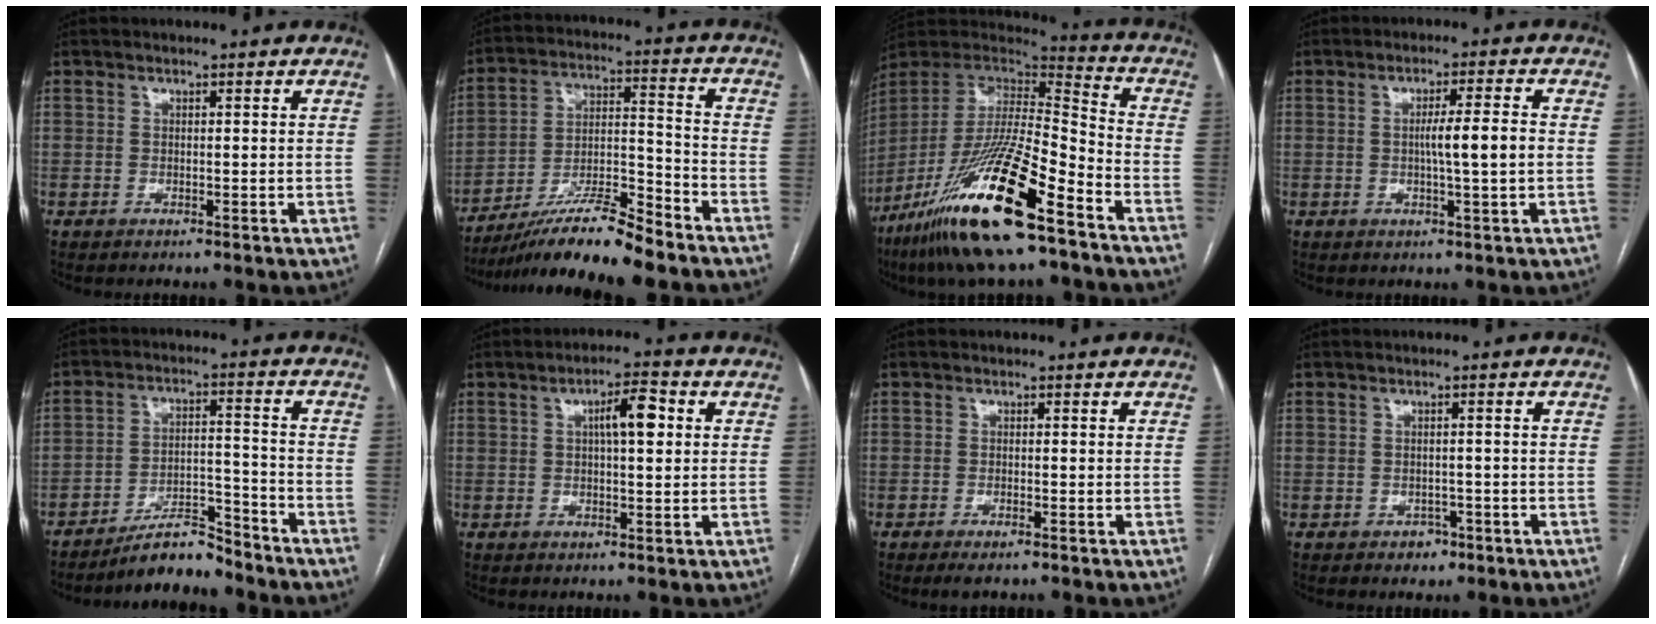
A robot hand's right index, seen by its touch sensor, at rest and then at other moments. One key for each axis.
{"total": 13.6, "fx": -11.4, "fy": 0.3, "fz": 7.4, "tx": -0.126, "ty": 0.003, "tz": -0.199}
{"total": 24.3, "fx": -15.0, "fy": 3.1, "fz": 18.9, "tx": -0.373, "ty": -0.046, "tz": -0.279}
{"total": 5.4, "fx": -0.3, "fy": -0.3, "fz": 5.4, "tx": -0.088, "ty": 0.002, "tz": -0.005}
{"total": 7.6, "fx": -7.1, "fy": 1.4, "fz": 2.5, "tx": -0.038, "ty": 0.017, "tz": -0.121}
{"total": 5.7, "fx": 1.3, "fy": 1.4, "fz": 5.3, "tx": -0.089, "ty": 0.015, "tz": 0.021}
{"total": 2.3, "fx": -1.5, "fy": 0.4, "fz": 1.6, "tx": -0.028, "ty": -0.005, "tz": -0.023}
{"total": 2.3, "fx": -1.3, "fy": 1.8, "fz": 0.7, "tx": -0.005, "ty": 0.008, "tz": -0.012}